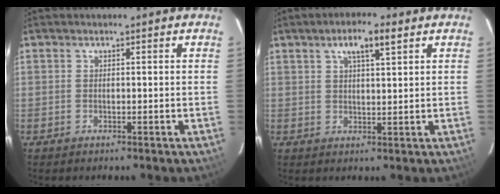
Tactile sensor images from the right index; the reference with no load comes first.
{"total": 5.3, "force": [3.0, 1.3, 4.2], "torque": [-0.074, 0.009, 0.051]}